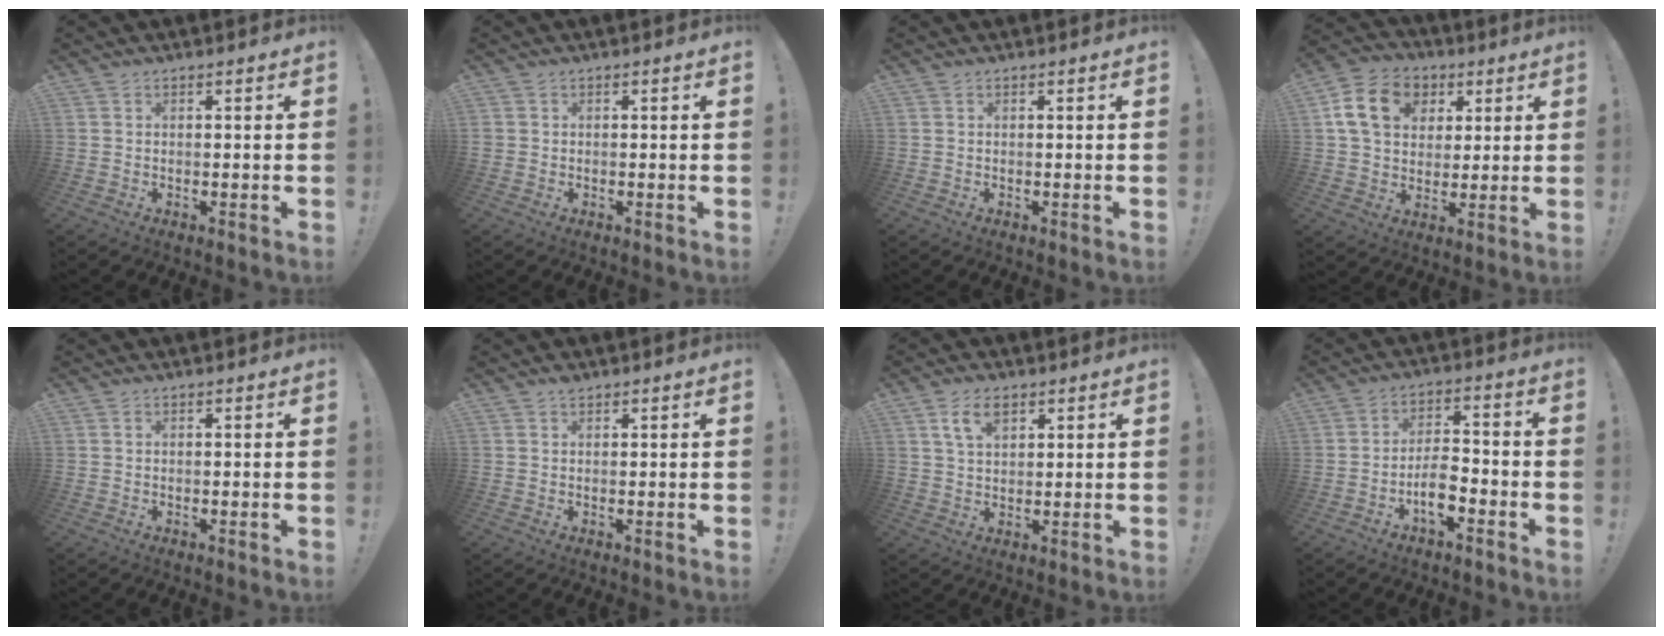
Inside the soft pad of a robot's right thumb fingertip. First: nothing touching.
{"total": 1.1, "force": [0.0, 1.1, 0.0], "torque": [0.001, 0.005, 0.000]}
{"total": 0.0}
{"total": 15.7, "force": [5.4, 12.1, 8.5], "torque": [-0.127, -0.007, 0.106]}
{"total": 0.0}
{"total": 1.4, "force": [1.2, 0.6, 0.0], "torque": [0.006, -0.002, 0.021]}
{"total": 6.6, "force": [3.4, 3.7, 4.3], "torque": [-0.070, -0.003, 0.062]}
{"total": 7.9, "force": [-3.8, 3.6, 5.9], "torque": [-0.112, 0.014, -0.068]}